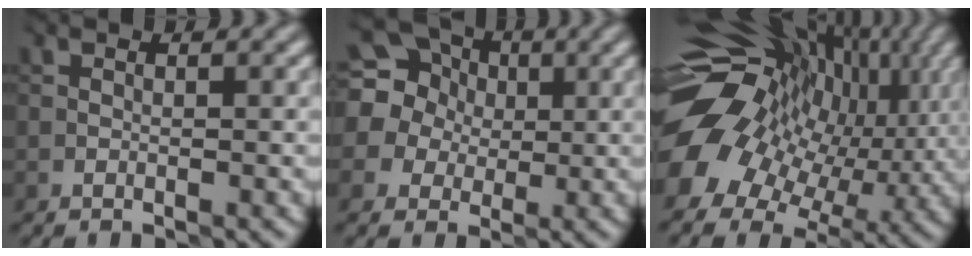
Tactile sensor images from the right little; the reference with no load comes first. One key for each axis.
{"total": 10.9, "fx": 3.1, "fy": 10.0, "fz": 3.1, "tx": -0.102, "ty": 0.043, "tz": 0.031}
{"total": 15.5, "fx": 1.9, "fy": 11.3, "fz": 10.4, "tx": -0.175, "ty": -0.009, "tz": 0.067}